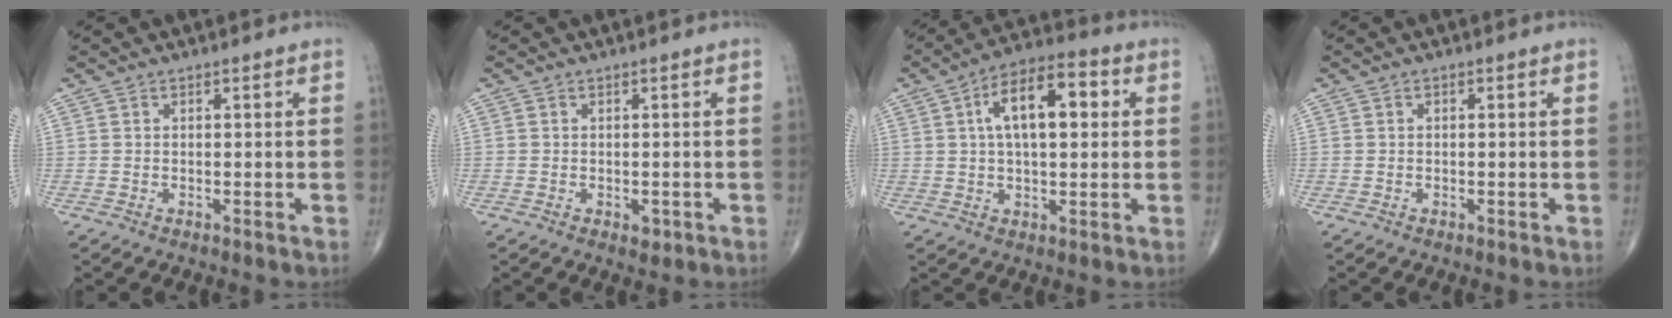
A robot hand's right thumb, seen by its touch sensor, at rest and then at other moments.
{"total": 1.3, "force": [-0.5, 0.8, 0.8], "torque": [-0.011, -0.001, -0.006]}
{"total": 13.2, "force": [2.9, 6.2, 11.2], "torque": [-0.175, 0.021, 0.041]}
{"total": 0.5, "force": [0.1, 0.3, 0.4], "torque": [-0.008, 0.003, 0.002]}